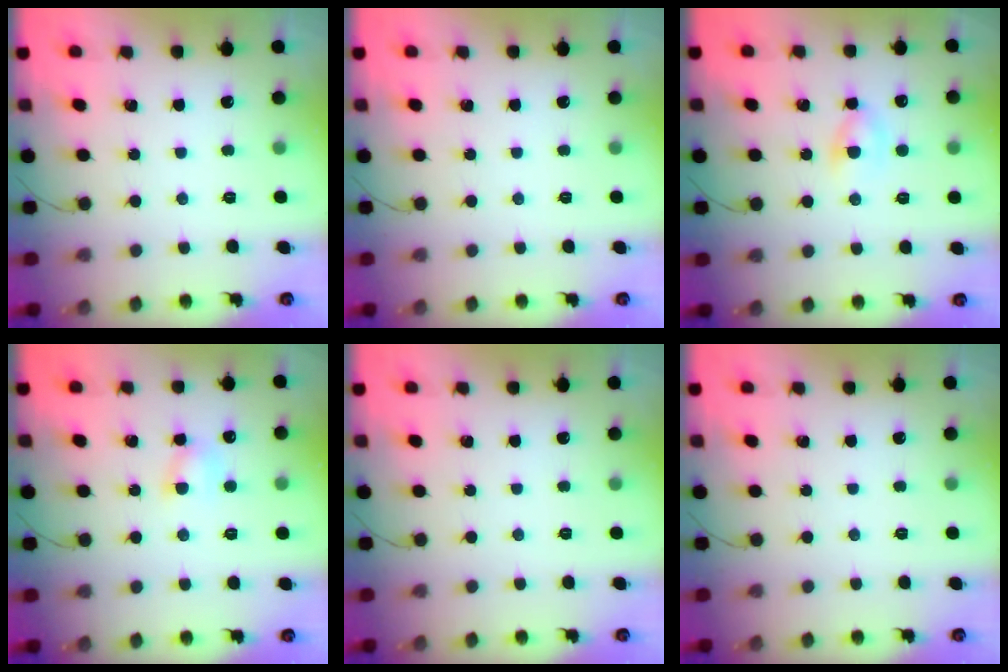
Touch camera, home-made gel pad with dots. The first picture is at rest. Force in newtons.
{"total": 0.0}
{"total": 4.3, "press": 4.1, "slide": 1.4}
{"total": 5.1, "press": 5.0, "slide": 1.2}
{"total": 0.0}
{"total": 0.0}